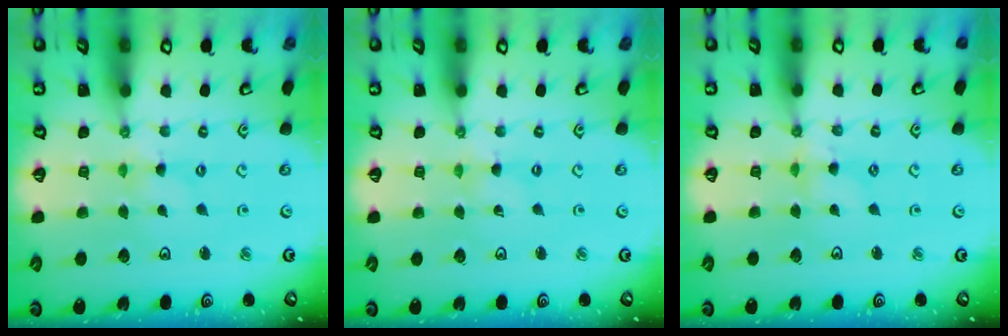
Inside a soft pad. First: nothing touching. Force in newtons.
{"total": 0.0}
{"total": 2.7, "press": 2.7, "slide": 0.3}